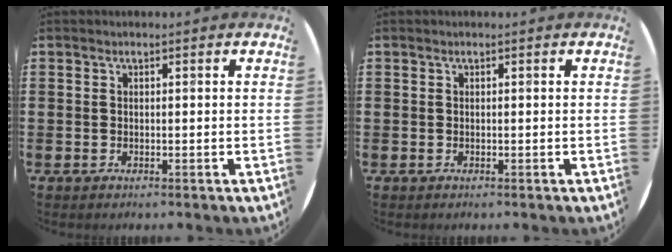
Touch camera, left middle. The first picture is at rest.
{"total": 0.0}